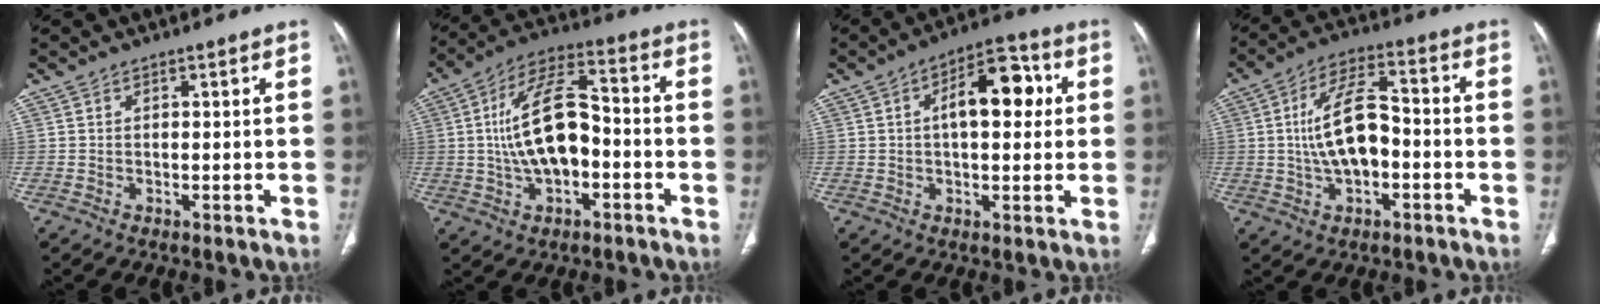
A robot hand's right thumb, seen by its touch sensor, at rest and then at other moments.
{"total": 14.6, "force": [-1.7, 7.4, 12.4], "torque": [-0.221, 0.039, -0.033]}
{"total": 11.7, "force": [2.1, 6.0, 9.9], "torque": [-0.120, 0.021, 0.023]}
{"total": 11.9, "force": [-1.3, 6.0, 10.2], "torque": [-0.181, 0.033, -0.027]}